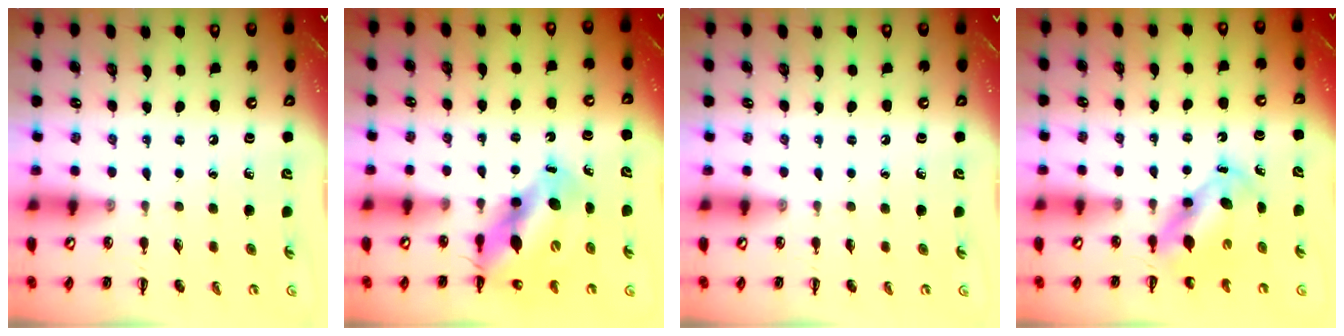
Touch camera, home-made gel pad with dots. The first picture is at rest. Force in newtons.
{"total": 12.1, "press": 11.6, "slide": 3.3}
{"total": 0.0}
{"total": 5.7, "press": 5.6, "slide": 1.1}